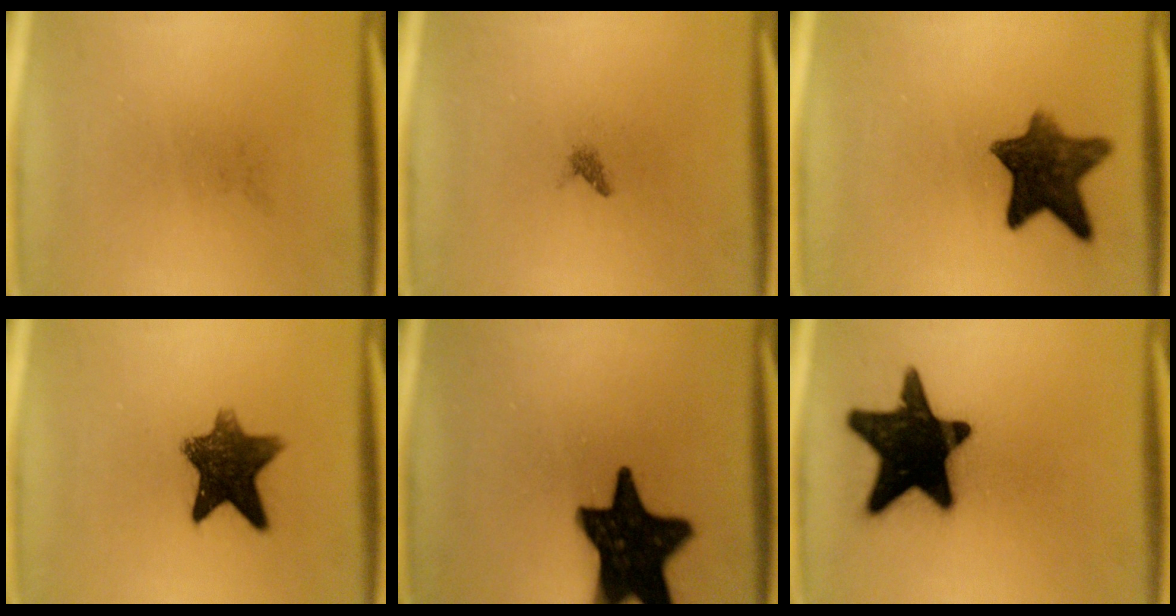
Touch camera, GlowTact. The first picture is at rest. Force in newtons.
{"total": 0.7}
{"total": 10.2}
{"total": 10.2}
{"total": 19.3}
{"total": 20.1}